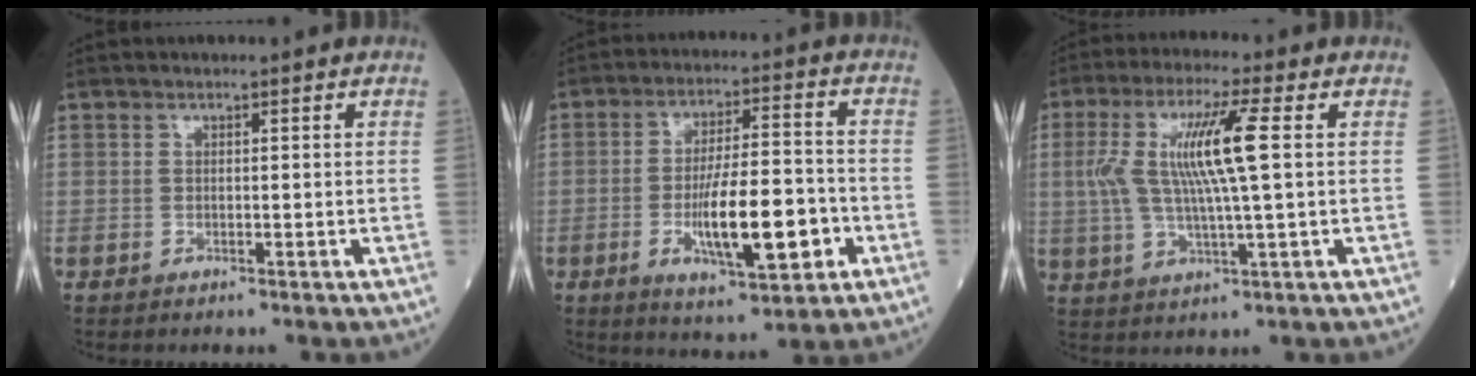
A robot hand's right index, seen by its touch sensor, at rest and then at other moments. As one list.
[{"total": 12.8, "force": [-3.7, 2.7, 12.0], "torque": [-0.209, -0.004, -0.056]}, {"total": 10.9, "force": [1.6, 0.4, 10.8], "torque": [-0.226, 0.010, 0.029]}]